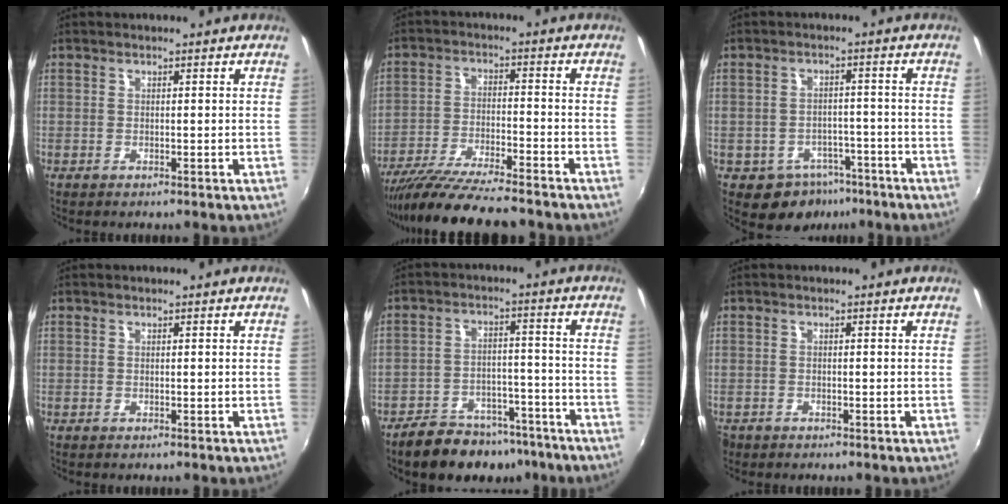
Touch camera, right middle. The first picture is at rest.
{"total": 14.6, "force": [-12.7, 1.4, 7.1], "torque": [-0.148, -0.036, -0.215]}
{"total": 8.0, "force": [-4.9, 5.8, 2.3], "torque": [-0.052, 0.014, -0.052]}
{"total": 0.0}
{"total": 14.7, "force": [-11.8, 6.6, 5.8], "torque": [-0.122, 0.008, -0.158]}
{"total": 1.7, "force": [-1.1, 1.2, 0.4], "torque": [-0.012, -0.004, -0.020]}